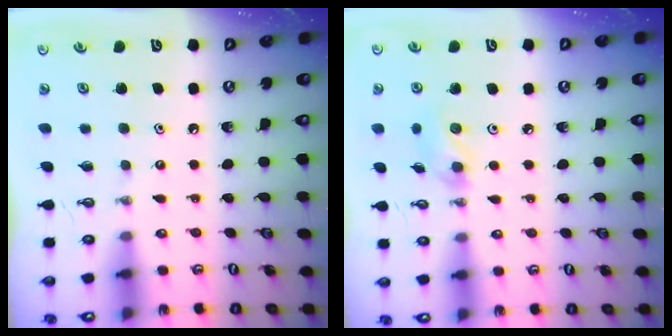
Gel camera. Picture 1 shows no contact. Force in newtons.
{"total": 5.8, "press": 5.7, "slide": 1.0}